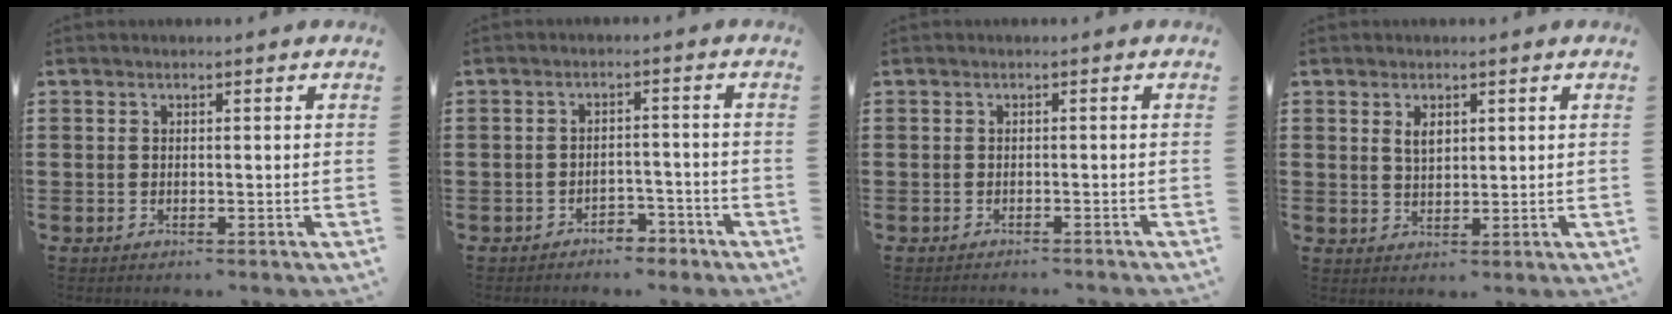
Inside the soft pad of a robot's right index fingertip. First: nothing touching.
{"total": 2.8, "force": [-2.6, 0.9, 0.4], "torque": [-0.012, 0.004, -0.055]}
{"total": 0.7, "force": [-0.7, 0.0, 0.0], "torque": [-0.002, -0.001, -0.015]}
{"total": 2.3, "force": [1.2, 1.2, 1.6], "torque": [-0.035, 0.004, 0.021]}